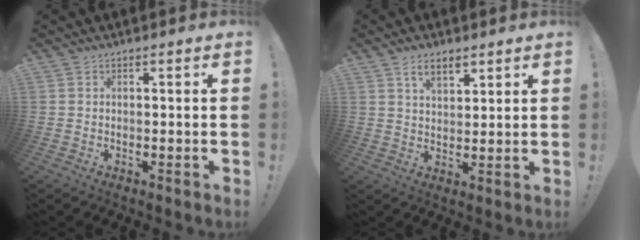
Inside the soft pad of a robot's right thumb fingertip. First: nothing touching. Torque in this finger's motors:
{"motor_torque": [0.02, 0.03, 0.05, 0.06, 0.15]}